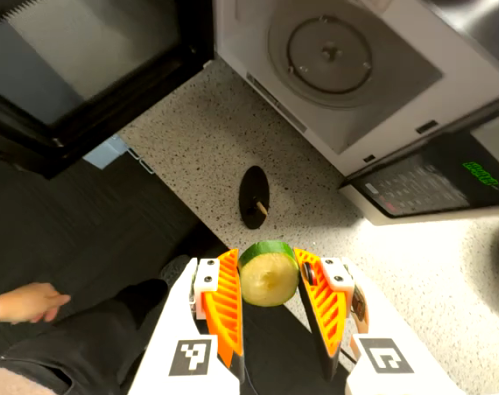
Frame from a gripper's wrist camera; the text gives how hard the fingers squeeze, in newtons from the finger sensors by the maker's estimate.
{"total": 11.0, "left": 11.1, "right": 10.9}